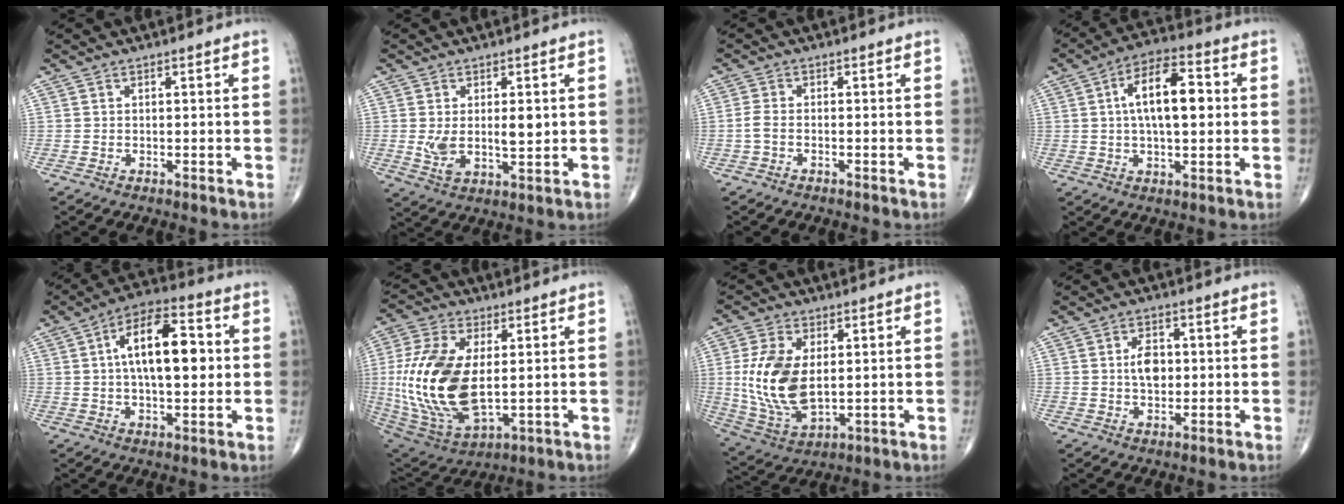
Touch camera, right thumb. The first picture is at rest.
{"total": 7.4, "force": [0.8, 3.6, 6.4], "torque": [-0.103, -0.013, 0.021]}
{"total": 1.9, "force": [-0.6, 1.0, 1.5], "torque": [-0.035, 0.006, -0.017]}
{"total": 12.6, "force": [1.7, 5.7, 11.2], "torque": [-0.178, 0.016, 0.022]}
{"total": 15.3, "force": [2.1, 7.1, 13.4], "torque": [-0.203, 0.016, 0.028]}
{"total": 21.8, "force": [0.8, 11.4, 18.5], "torque": [-0.396, -0.016, 0.027]}
{"total": 14.9, "force": [1.4, 8.3, 12.2], "torque": [-0.244, -0.013, 0.038]}
{"total": 5.3, "force": [0.4, 3.4, 4.1], "torque": [-0.056, 0.001, 0.006]}